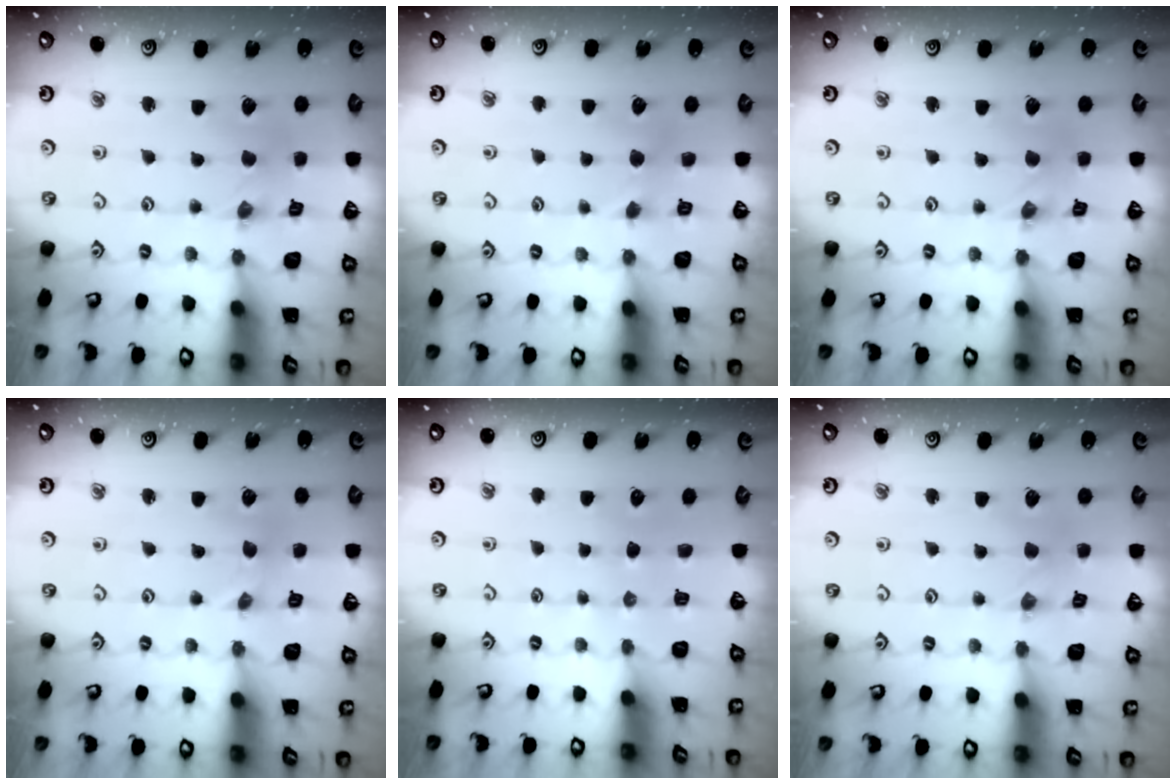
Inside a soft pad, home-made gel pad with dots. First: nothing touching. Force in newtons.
{"total": 3.0, "press": 3.0, "slide": 0.4}
{"total": 0.0}
{"total": 0.8, "press": 0.8, "slide": 0.2}
{"total": 0.0}
{"total": 1.2, "press": 1.2, "slide": 0.1}